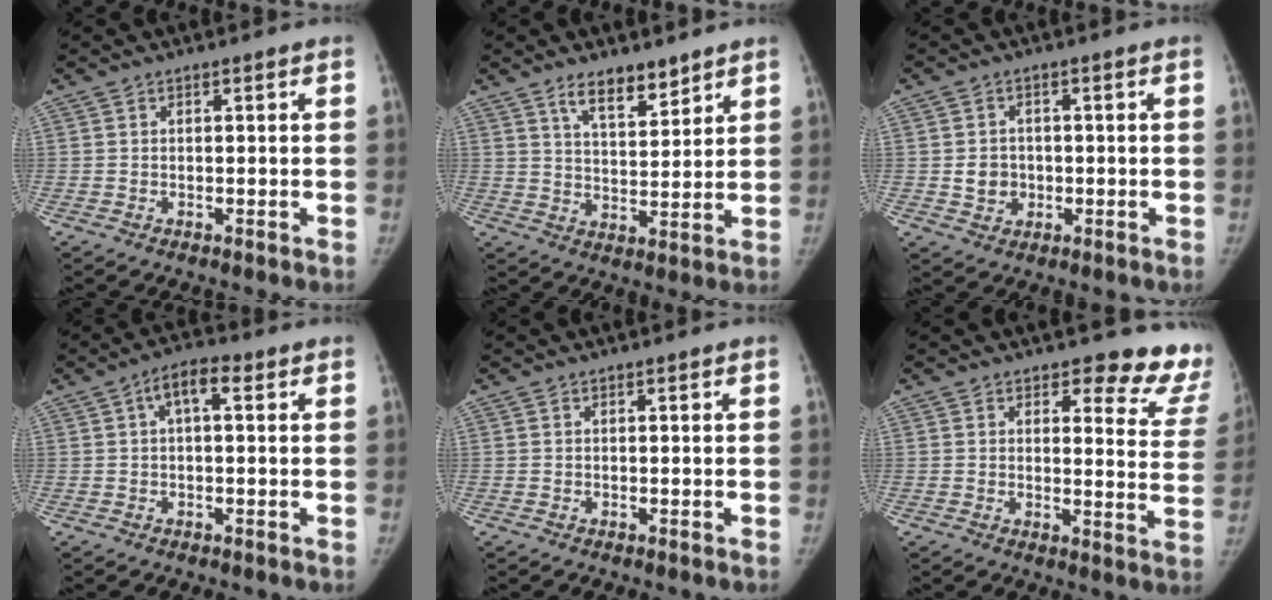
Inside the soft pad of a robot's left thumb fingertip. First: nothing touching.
{"total": 7.7, "force": [5.7, 2.9, 4.3], "torque": [-0.046, -0.044, 0.098]}
{"total": 4.3, "force": [-0.4, 3.9, 1.8], "torque": [-0.010, 0.004, -0.002]}
{"total": 4.8, "force": [1.3, 2.0, 4.1], "torque": [-0.070, 0.018, 0.015]}
{"total": 0.0}
{"total": 13.1, "force": [12.0, 4.3, 3.2], "torque": [0.020, -0.110, 0.103]}